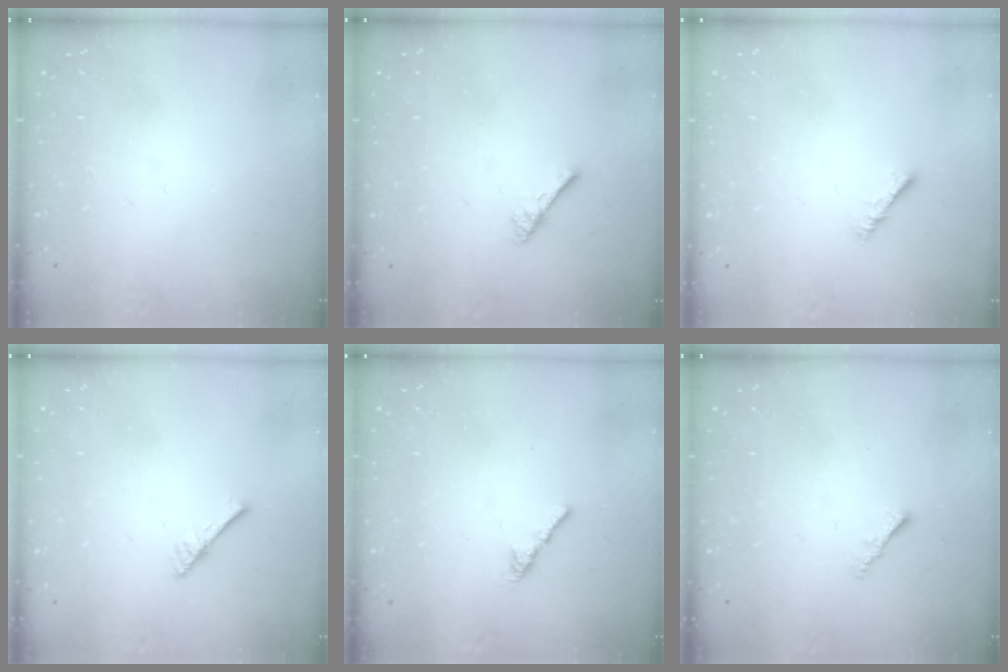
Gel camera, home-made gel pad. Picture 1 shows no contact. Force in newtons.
{"total": 2.5, "press": 2.5, "slide": 0.4}
{"total": 2.3, "press": 2.3, "slide": 0.4}
{"total": 3.0, "press": 3.0, "slide": 0.3}
{"total": 2.1, "press": 2.0, "slide": 0.7}
{"total": 1.0, "press": 1.0, "slide": 0.4}